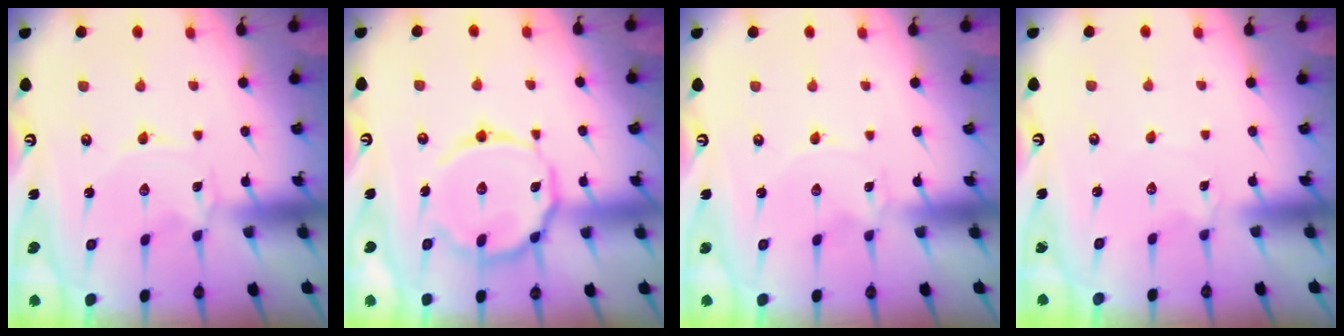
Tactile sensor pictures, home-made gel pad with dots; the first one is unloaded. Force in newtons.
{"total": 16.5, "press": 16.4, "slide": 1.4}
{"total": 0.0}
{"total": 2.6, "press": 2.6, "slide": 0.5}